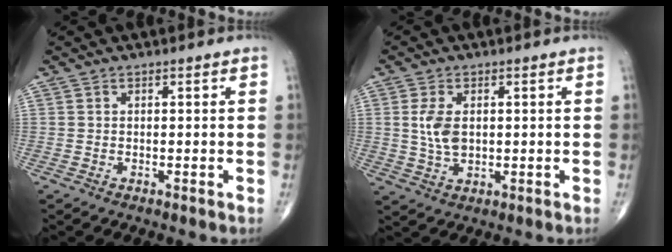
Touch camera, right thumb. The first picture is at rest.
{"total": 5.7, "force": [0.7, 3.3, 4.5], "torque": [-0.089, -0.005, 0.016]}